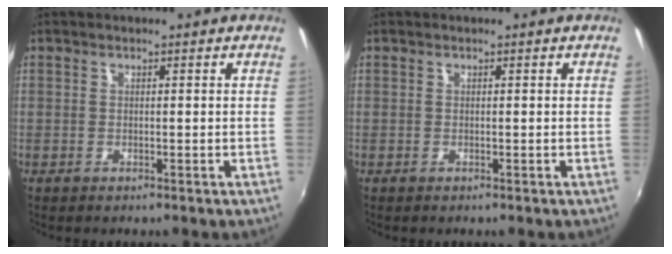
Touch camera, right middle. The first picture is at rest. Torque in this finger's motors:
{"motor_torque": [-0.03, -0.14, 0.00, 0.00]}